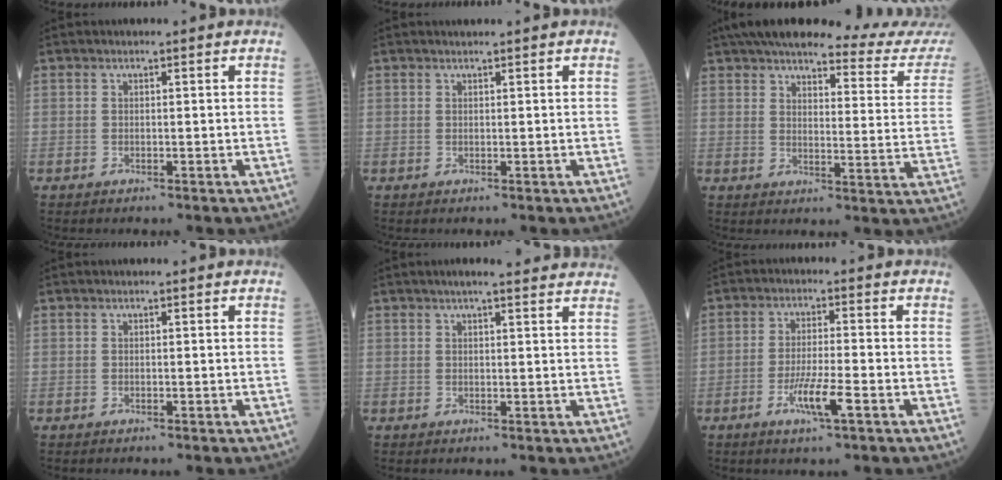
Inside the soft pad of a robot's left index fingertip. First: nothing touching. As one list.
[{"total": 0.6, "force": [0.5, -0.1, 0.2], "torque": [-0.006, 0.001, 0.013]}, {"total": 23.8, "force": [21.7, 1.8, 9.5], "torque": [-0.126, -0.049, 0.254]}, {"total": 0.0}, {"total": 9.5, "force": [8.2, 1.0, 4.6], "torque": [-0.055, 0.026, 0.088]}, {"total": 5.7, "force": [-2.7, 0.2, 5.0], "torque": [-0.099, -0.009, -0.050]}]